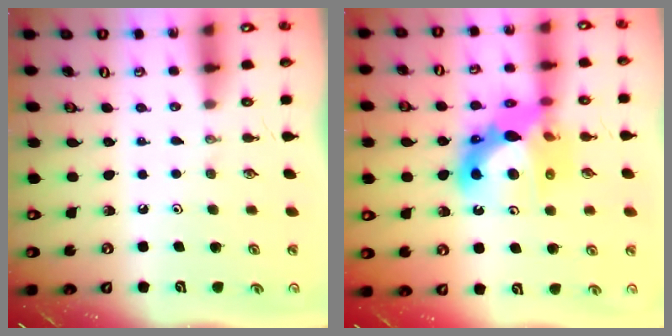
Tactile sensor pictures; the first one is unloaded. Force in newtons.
{"total": 15.9, "press": 15.8, "slide": 1.5}